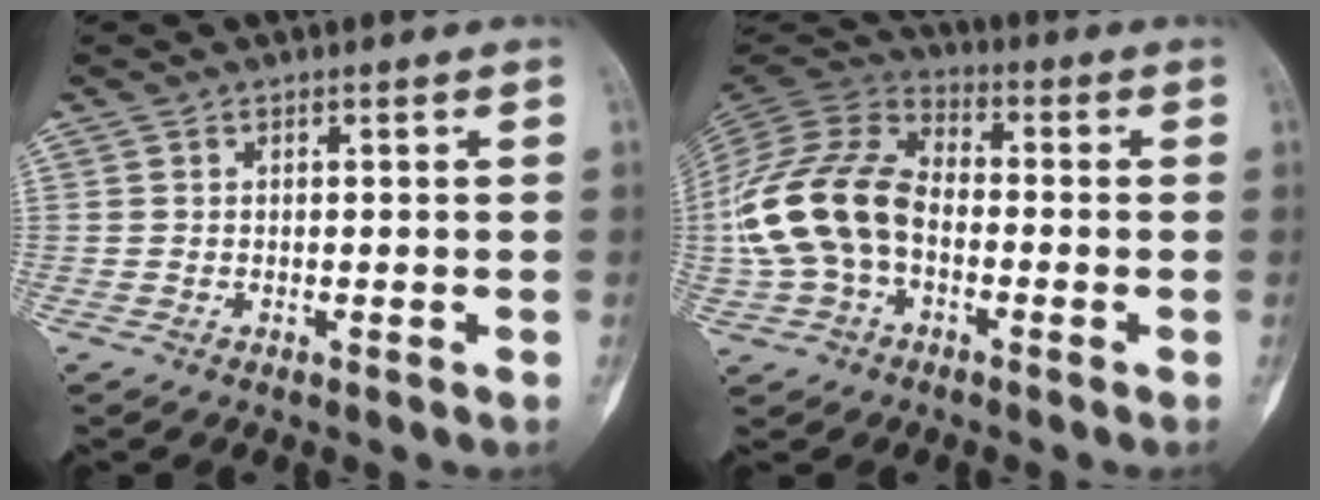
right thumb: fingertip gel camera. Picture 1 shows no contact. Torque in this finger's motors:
{"motor_torque": [-0.14, 1.63, 1.88, -0.57, 0.21]}